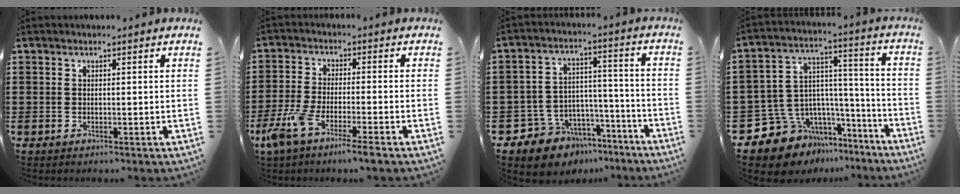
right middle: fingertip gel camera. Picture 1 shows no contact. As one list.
[{"total": 6.2, "force": [-4.6, 0.1, 4.1], "torque": [-0.108, -0.020, -0.092]}, {"total": 6.7, "force": [-5.4, 4.0, -0.3], "torque": [-0.012, 0.019, -0.106]}, {"total": 10.6, "force": [-8.6, 6.1, 1.5], "torque": [-0.061, 0.005, -0.162]}]